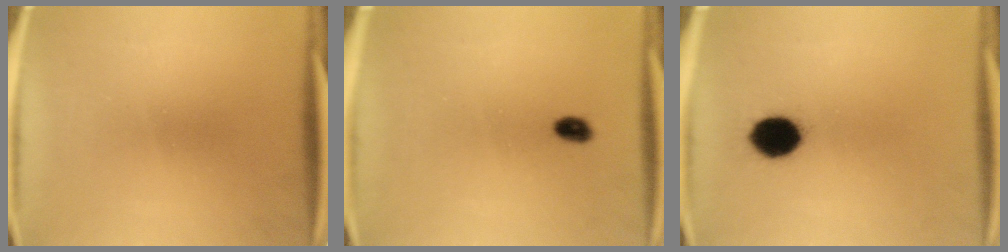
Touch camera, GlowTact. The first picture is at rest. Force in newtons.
{"total": 1.9}
{"total": 8.6}